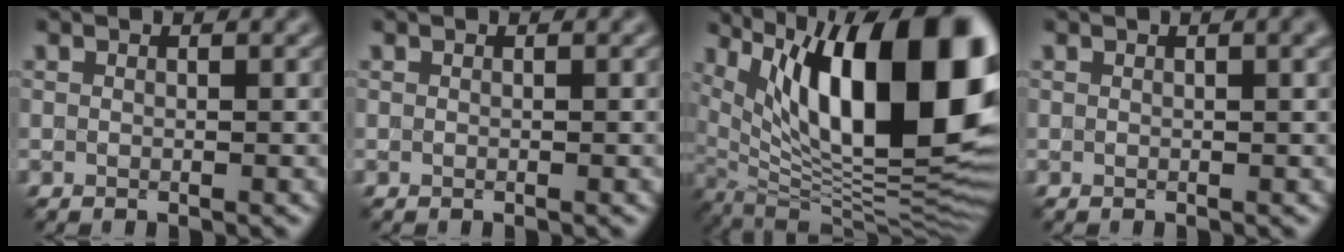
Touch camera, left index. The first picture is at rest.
{"total": 0.0}
{"total": 18.4, "force": [6.0, 7.9, 15.5], "torque": [-0.210, 0.021, 0.104]}
{"total": 1.5, "force": [0.7, 0.2, 1.3], "torque": [-0.016, 0.003, 0.009]}